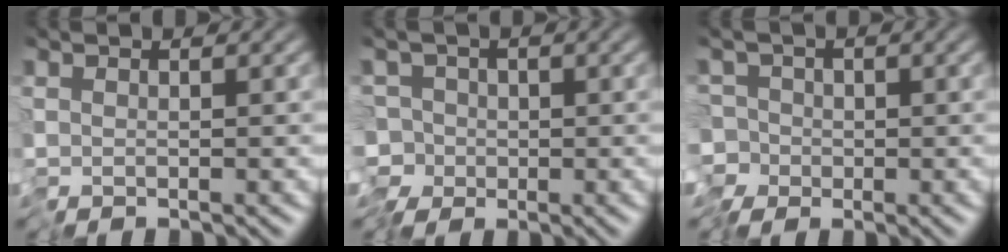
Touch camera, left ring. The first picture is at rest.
{"total": 3.2, "force": [-1.5, 2.6, 1.1], "torque": [-0.006, 0.004, -0.041]}
{"total": 3.2, "force": [-0.8, 2.8, 1.2], "torque": [-0.013, 0.010, -0.029]}